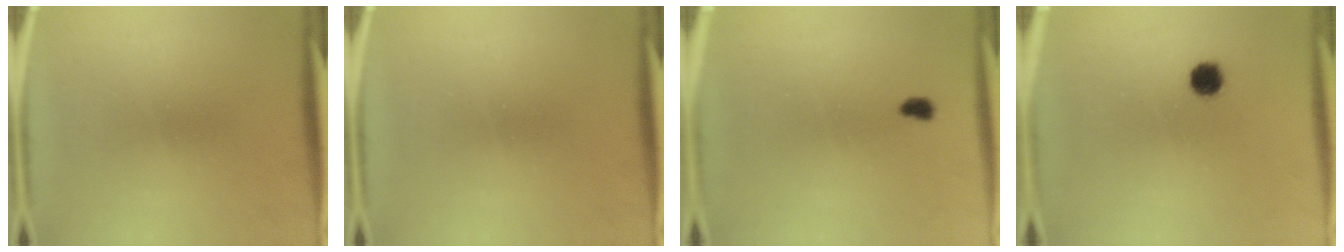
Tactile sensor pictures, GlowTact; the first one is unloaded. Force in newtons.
{"total": 0.0}
{"total": 1.3}
{"total": 3.7}